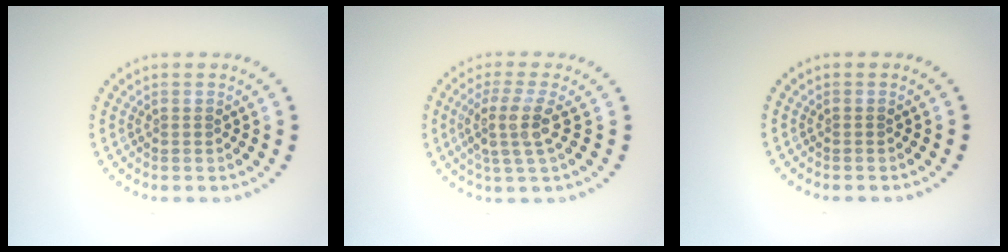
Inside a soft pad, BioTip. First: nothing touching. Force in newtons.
{"total": 3.6, "press": 2.8, "slide": 2.2}
{"total": 0.0}